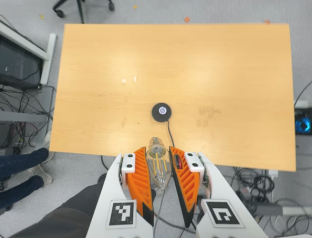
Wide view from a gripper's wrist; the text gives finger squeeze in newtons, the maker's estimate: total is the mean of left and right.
{"total": 13.9, "left": 14.8, "right": 13.1}